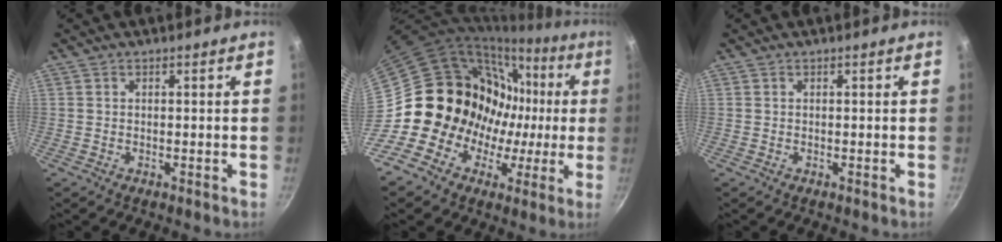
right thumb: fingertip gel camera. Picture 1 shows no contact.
{"total": 16.5, "force": [-1.0, 15.0, 6.7], "torque": [-0.056, 0.054, -0.020]}
{"total": 0.0}